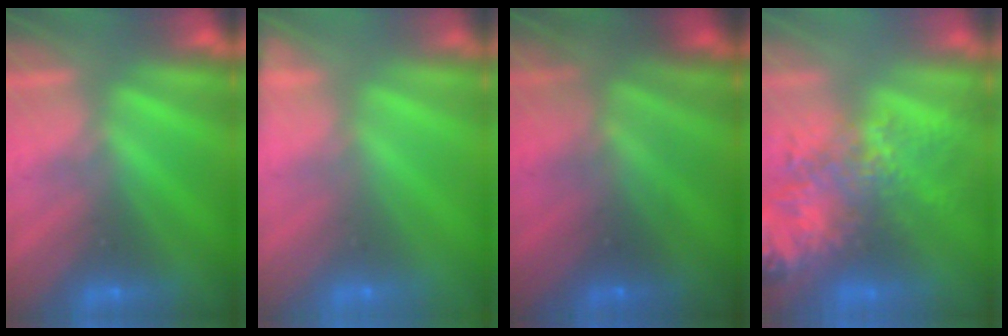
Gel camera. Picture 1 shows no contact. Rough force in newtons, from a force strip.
{"total": 5.9}
{"total": 8.7}
{"total": 8.5}